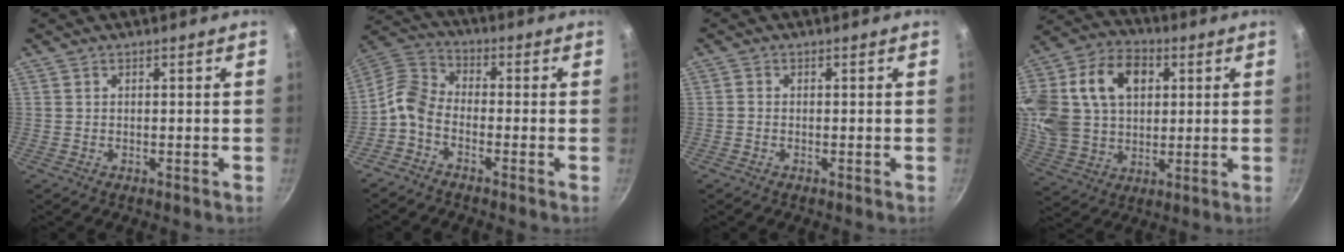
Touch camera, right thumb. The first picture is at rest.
{"total": 6.9, "force": [-3.0, 4.3, 4.4], "torque": [-0.096, 0.048, -0.081]}
{"total": 0.6, "force": [-0.3, 0.3, 0.2], "torque": [-0.005, 0.003, -0.010]}
{"total": 26.3, "force": [7.1, 18.9, 16.9], "torque": [-0.357, 0.023, 0.126]}